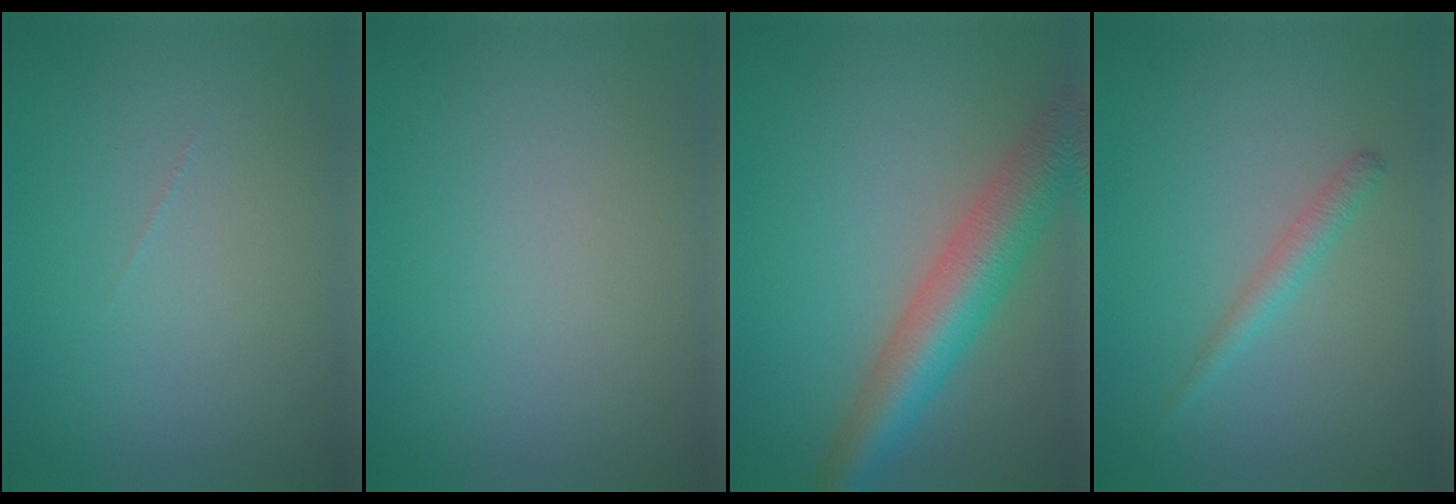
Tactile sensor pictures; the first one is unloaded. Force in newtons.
{"total": 0.0}
{"total": 7.1, "press": 7.1, "slide": 0.5}
{"total": 1.6, "press": 1.6, "slide": 0.0}